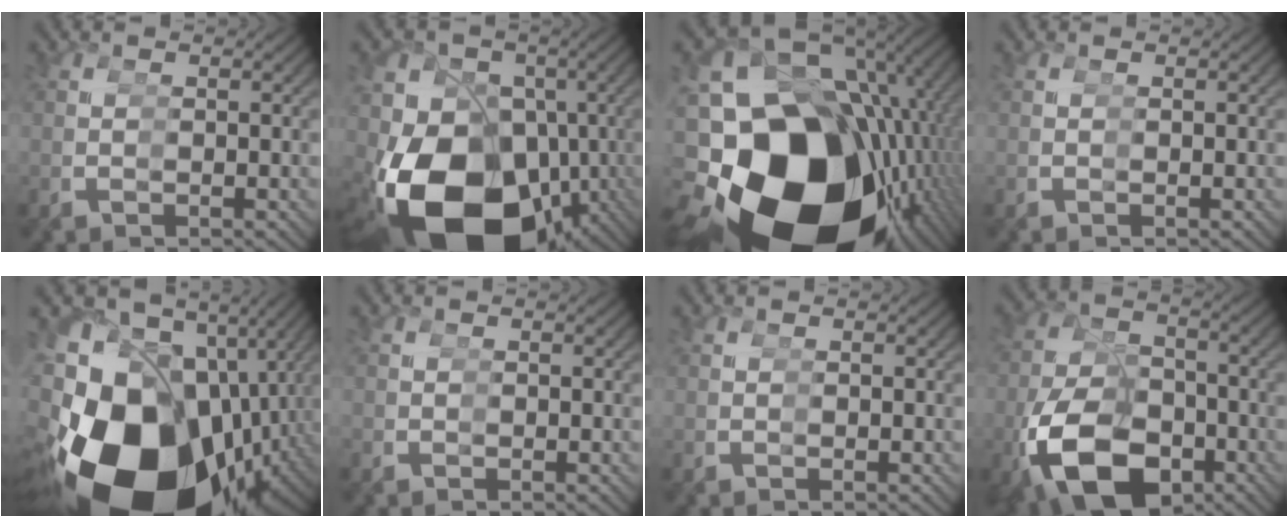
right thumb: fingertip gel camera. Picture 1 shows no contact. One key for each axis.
{"total": 22.0, "fx": -5.3, "fy": 15.0, "fz": 15.1, "tx": -0.273, "ty": -0.069, "tz": -0.053}
{"total": 32.6, "fx": -6.8, "fy": 20.2, "fz": 24.7, "tx": -0.393, "ty": -0.074, "tz": -0.067}
{"total": 0.0}
{"total": 24.1, "fx": -5.1, "fy": 15.9, "fz": 17.5, "tx": -0.297, "ty": -0.044, "tz": -0.058}
{"total": 0.5, "fx": -0.3, "fy": 0.5, "fz": 0.0, "tx": -0.005, "ty": -0.006, "tz": -0.002}
{"total": 0.0}
{"total": 11.1, "fx": -3.3, "fy": 8.0, "fz": 7.0, "tx": -0.136, "ty": -0.036, "tz": -0.035}